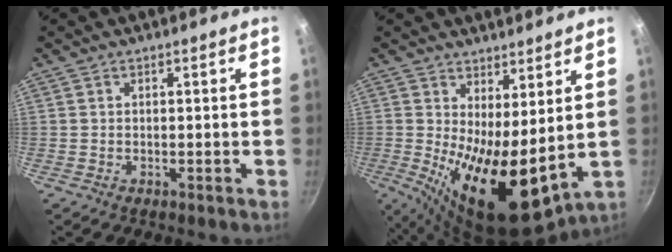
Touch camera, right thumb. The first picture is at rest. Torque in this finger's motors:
{"motor_torque": [-0.59, 1.79, 2.36, -0.41, 0.22]}